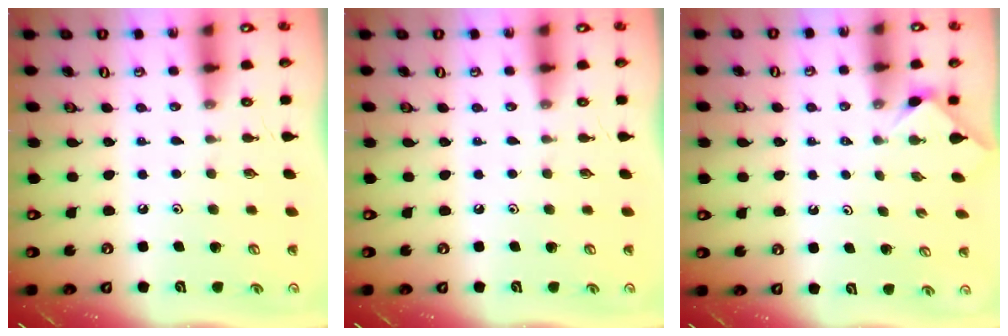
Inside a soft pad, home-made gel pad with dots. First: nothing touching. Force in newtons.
{"total": 0.0}
{"total": 2.1, "press": 2.1, "slide": 0.4}